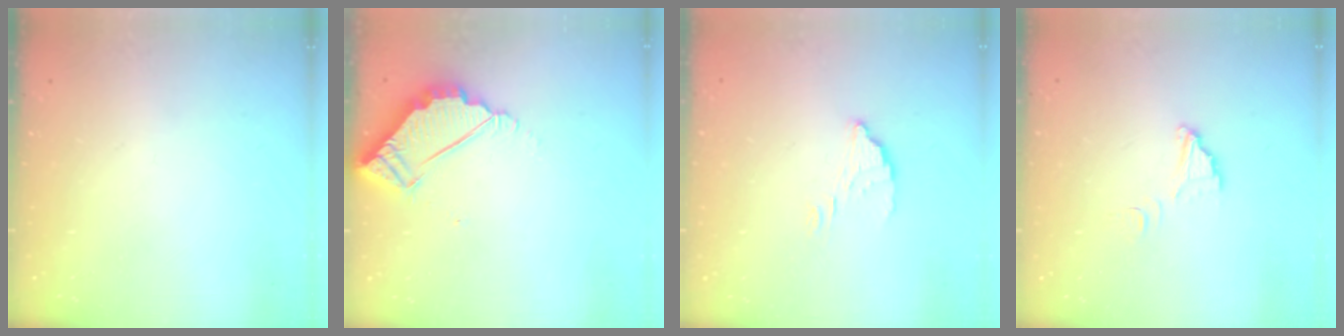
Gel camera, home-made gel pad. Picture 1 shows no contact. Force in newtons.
{"total": 4.5, "press": 4.5, "slide": 0.3}
{"total": 3.3, "press": 3.3, "slide": 0.4}
{"total": 4.1, "press": 4.1, "slide": 0.3}